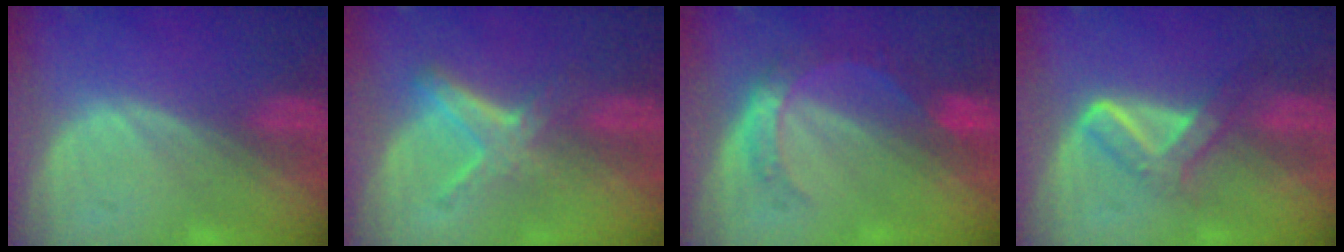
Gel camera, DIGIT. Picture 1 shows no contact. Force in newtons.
{"total": 4.8, "press": 4.7, "slide": 1.2}
{"total": 5.4, "press": 4.9, "slide": 2.2}
{"total": 5.2, "press": 4.6, "slide": 2.4}